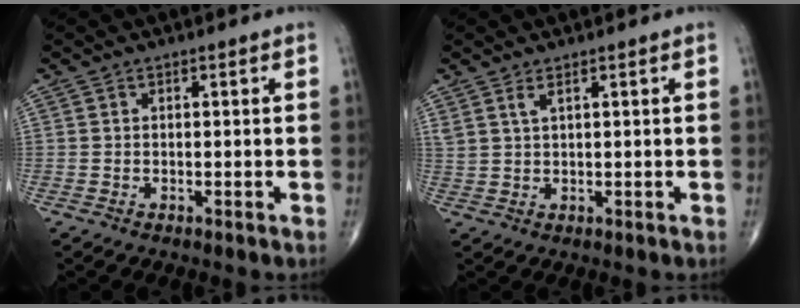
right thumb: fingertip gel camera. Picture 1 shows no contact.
{"total": 2.1, "force": [1.4, 0.5, 1.5], "torque": [-0.036, -0.003, 0.035]}